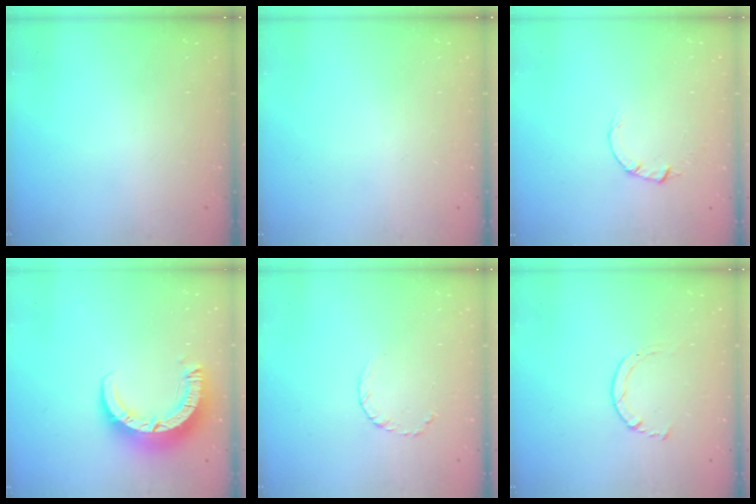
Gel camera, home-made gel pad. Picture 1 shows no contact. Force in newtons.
{"total": 0.0}
{"total": 2.0, "press": 2.0, "slide": 0.3}
{"total": 9.2, "press": 9.2, "slide": 1.2}
{"total": 3.5, "press": 3.5, "slide": 0.4}
{"total": 2.0, "press": 1.9, "slide": 0.3}